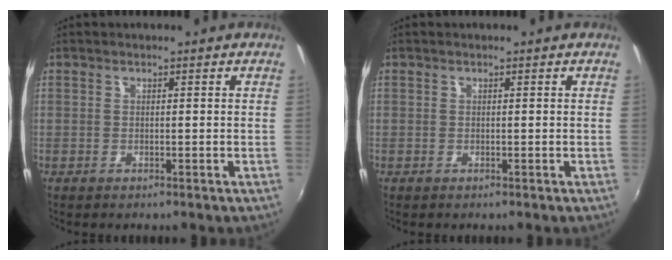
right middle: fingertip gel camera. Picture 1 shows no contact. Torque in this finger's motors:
{"motor_torque": [-0.15, 0.17, -0.03, 0.00]}